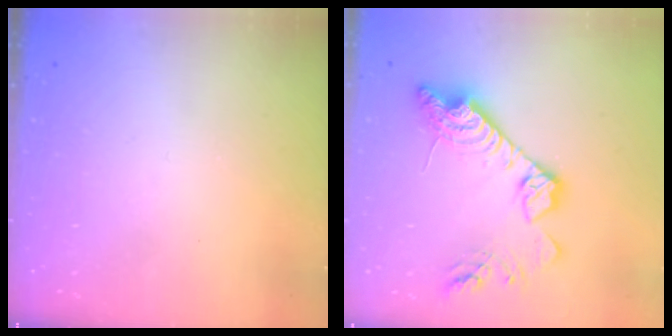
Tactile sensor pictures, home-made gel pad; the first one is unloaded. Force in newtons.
{"total": 17.2, "press": 17.2, "slide": 1.4}